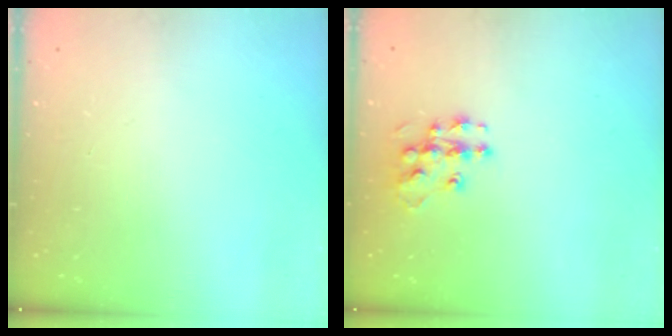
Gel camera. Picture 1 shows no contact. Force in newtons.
{"total": 10.6, "press": 10.6, "slide": 0.6}